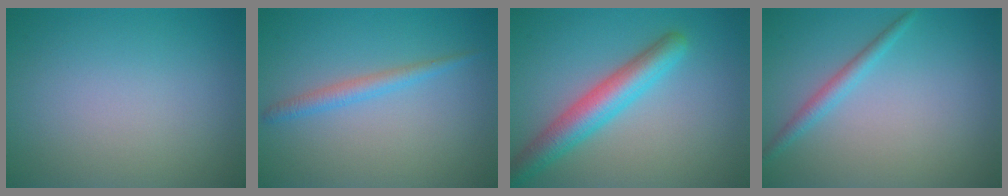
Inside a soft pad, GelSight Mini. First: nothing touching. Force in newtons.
{"total": 1.8, "press": 1.8, "slide": 0.1}
{"total": 5.0, "press": 5.0, "slide": 0.3}
{"total": 1.8, "press": 1.7, "slide": 0.1}